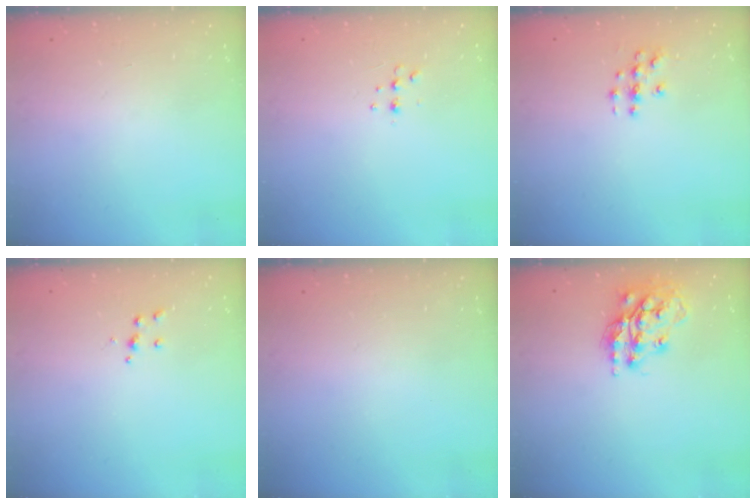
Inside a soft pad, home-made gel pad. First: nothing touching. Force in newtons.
{"total": 4.1, "press": 3.9, "slide": 1.3}
{"total": 3.4, "press": 3.4, "slide": 0.2}
{"total": 3.9, "press": 3.8, "slide": 0.4}
{"total": 0.0}
{"total": 15.4, "press": 15.3, "slide": 1.1}